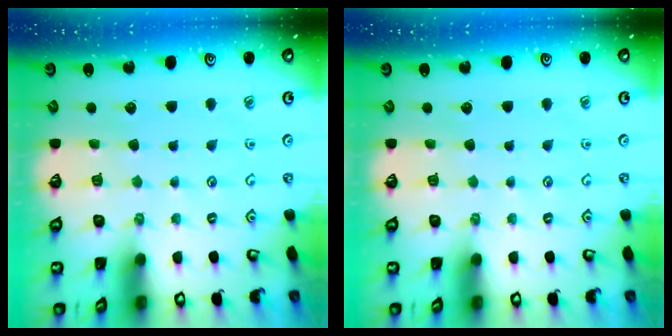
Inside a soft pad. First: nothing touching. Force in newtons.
{"total": 0.0}